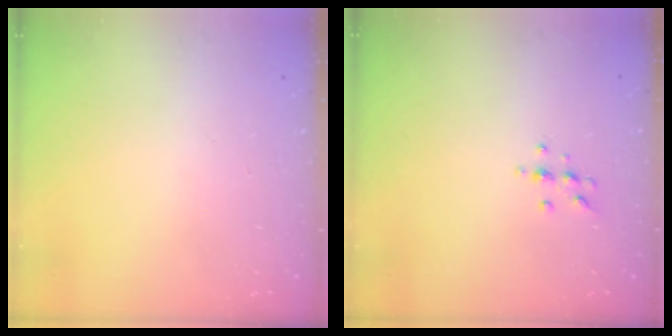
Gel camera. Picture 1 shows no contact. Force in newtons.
{"total": 5.7, "press": 5.5, "slide": 1.6}